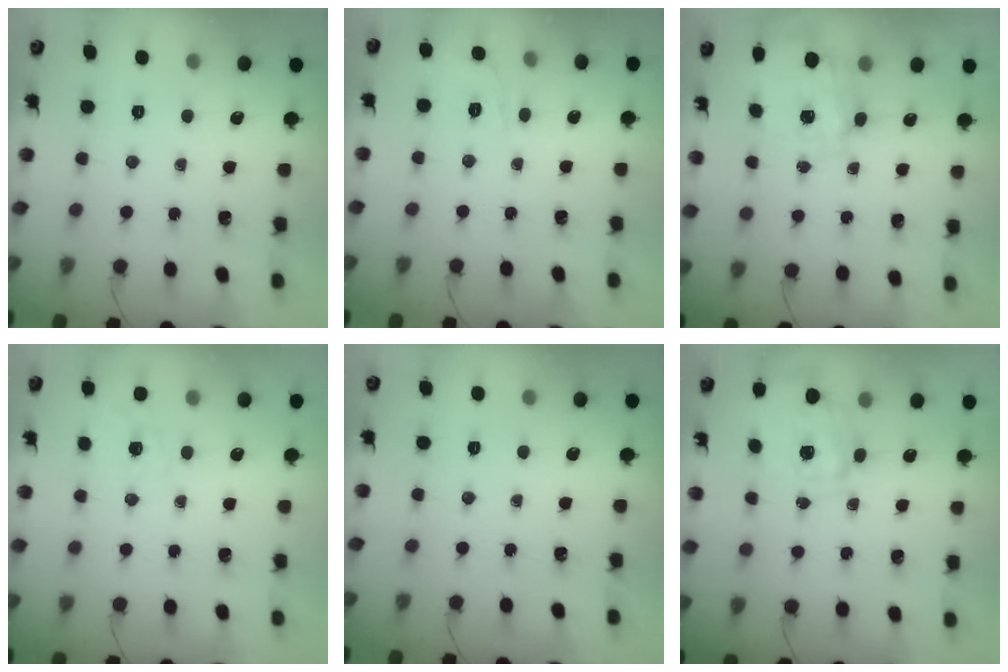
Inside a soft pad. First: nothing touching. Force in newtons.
{"total": 8.0, "press": 7.9, "slide": 1.6}
{"total": 3.6, "press": 3.5, "slide": 1.0}
{"total": 2.2, "press": 1.6, "slide": 1.6}
{"total": 0.0}
{"total": 1.5, "press": 1.5, "slide": 0.5}